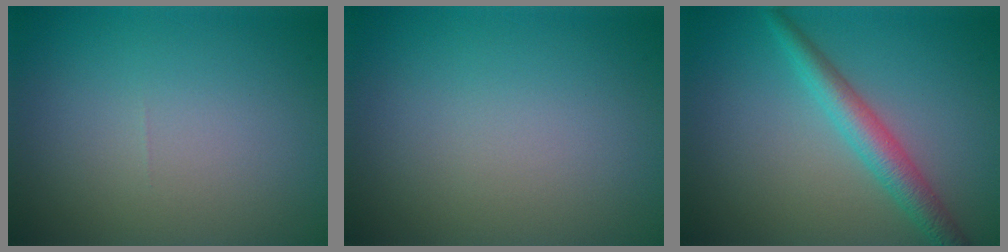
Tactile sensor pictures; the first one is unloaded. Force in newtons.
{"total": 0.0}
{"total": 3.4, "press": 3.4, "slide": 0.1}